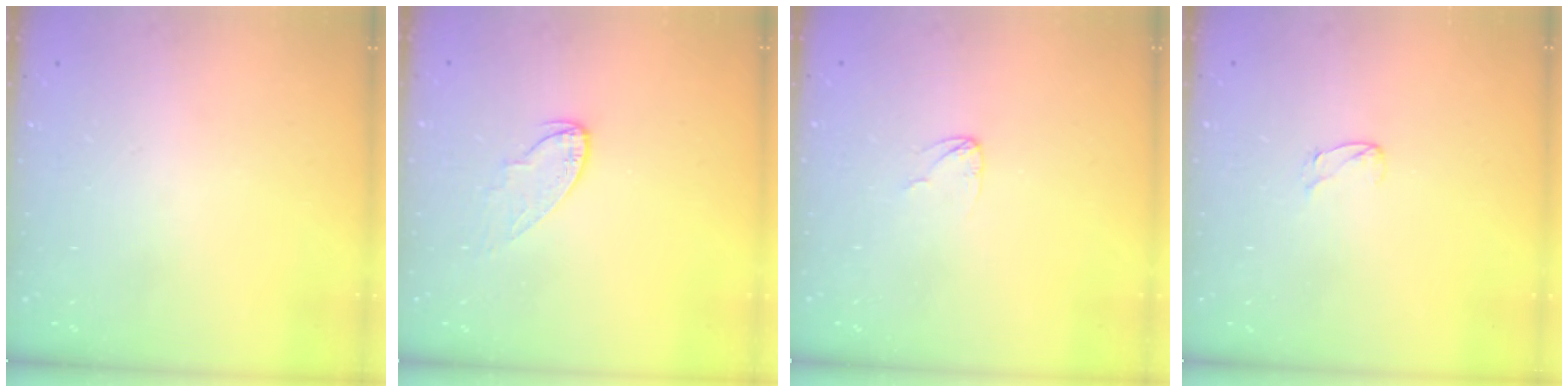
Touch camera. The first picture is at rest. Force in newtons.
{"total": 5.6, "press": 5.6, "slide": 0.1}
{"total": 2.3, "press": 2.3, "slide": 0.1}
{"total": 3.6, "press": 3.6, "slide": 0.3}